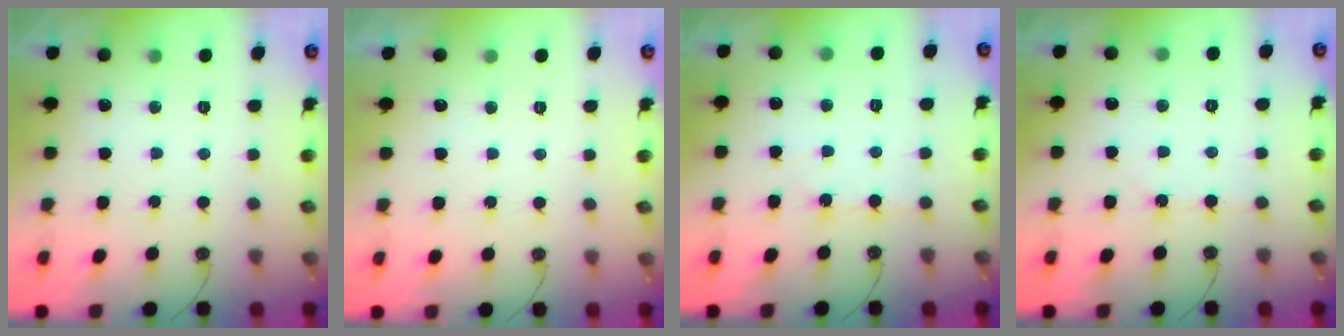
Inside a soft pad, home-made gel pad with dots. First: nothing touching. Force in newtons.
{"total": 0.0}
{"total": 3.3, "press": 3.3, "slide": 0.5}
{"total": 1.7, "press": 1.6, "slide": 0.3}